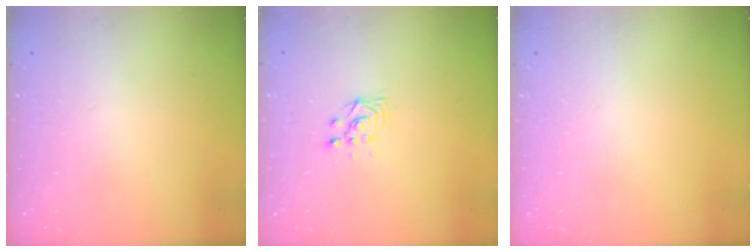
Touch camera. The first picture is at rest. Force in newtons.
{"total": 2.9, "press": 2.9, "slide": 0.4}
{"total": 0.0}